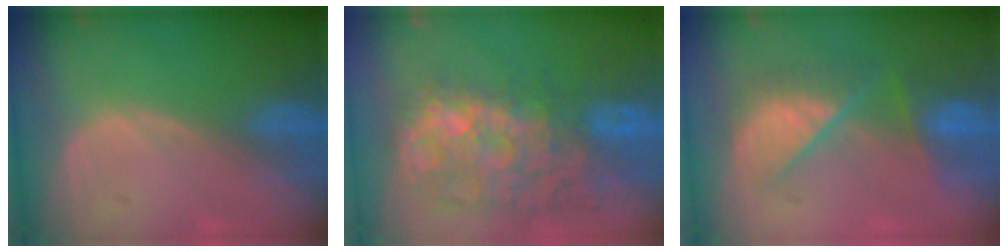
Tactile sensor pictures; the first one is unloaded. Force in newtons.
{"total": 12.0, "press": 11.1, "slide": 4.7}
{"total": 7.3, "press": 7.2, "slide": 0.6}